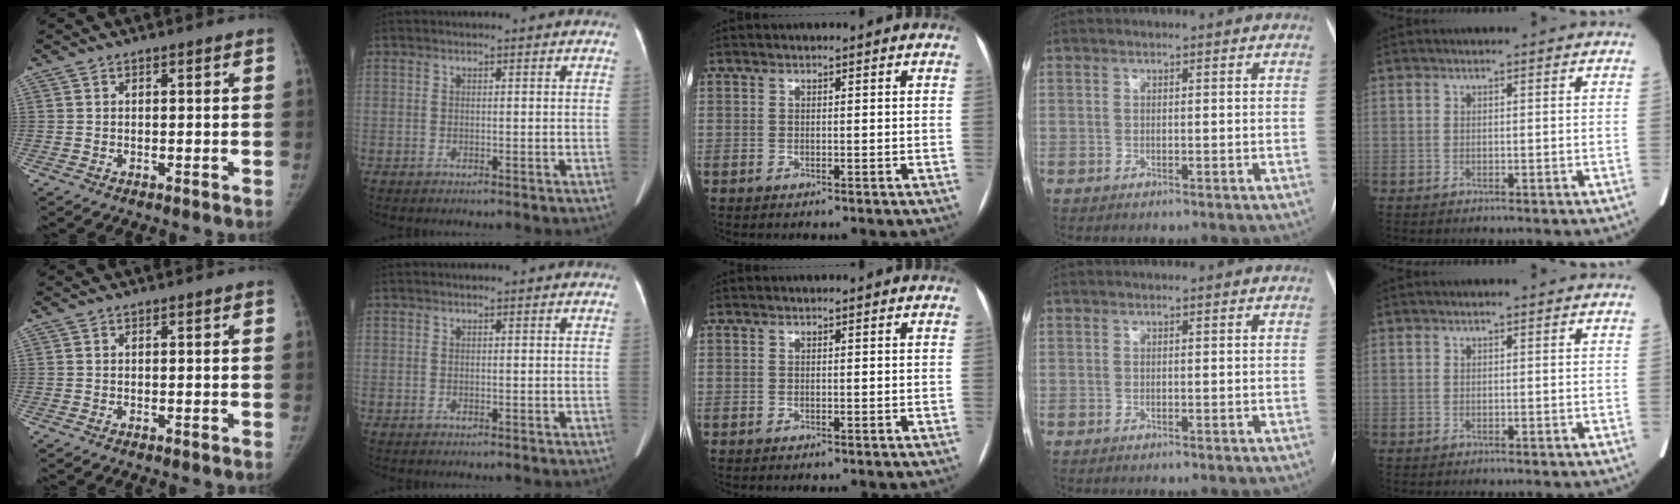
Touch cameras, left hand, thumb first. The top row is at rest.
{}